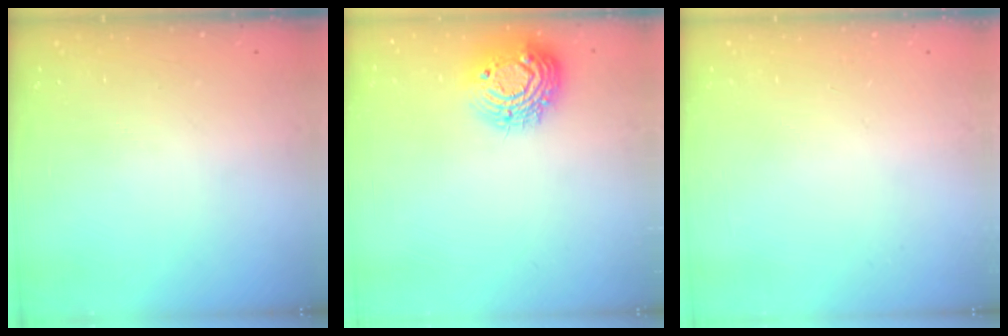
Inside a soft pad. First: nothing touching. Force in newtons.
{"total": 13.0, "press": 13.0, "slide": 1.0}
{"total": 0.0}